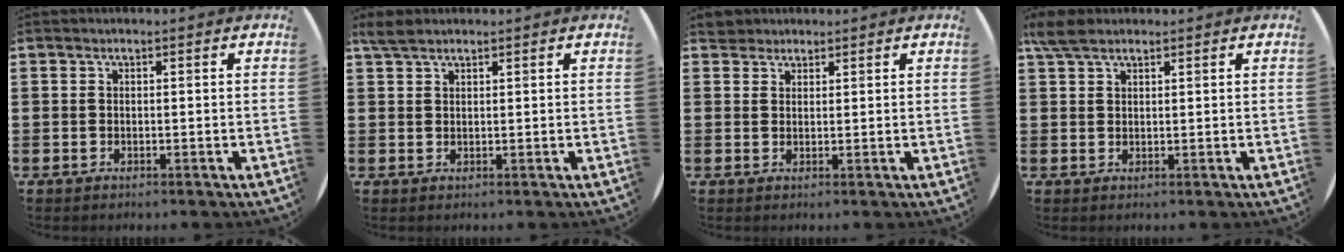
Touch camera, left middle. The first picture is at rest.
{"total": 2.2, "force": [1.8, 0.7, 1.0], "torque": [-0.024, 0.005, 0.035]}
{"total": 2.2, "force": [2.0, 0.9, 0.0], "torque": [0.003, 0.002, 0.039]}
{"total": 3.3, "force": [2.6, 1.3, 1.6], "torque": [-0.030, 0.003, 0.047]}